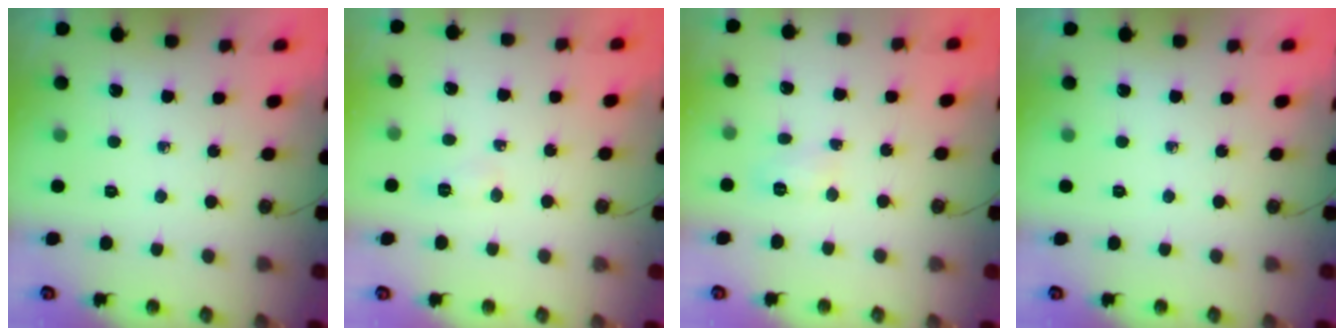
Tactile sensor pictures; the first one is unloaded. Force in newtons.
{"total": 5.2, "press": 5.0, "slide": 1.4}
{"total": 3.7, "press": 3.7, "slide": 0.3}
{"total": 0.0}